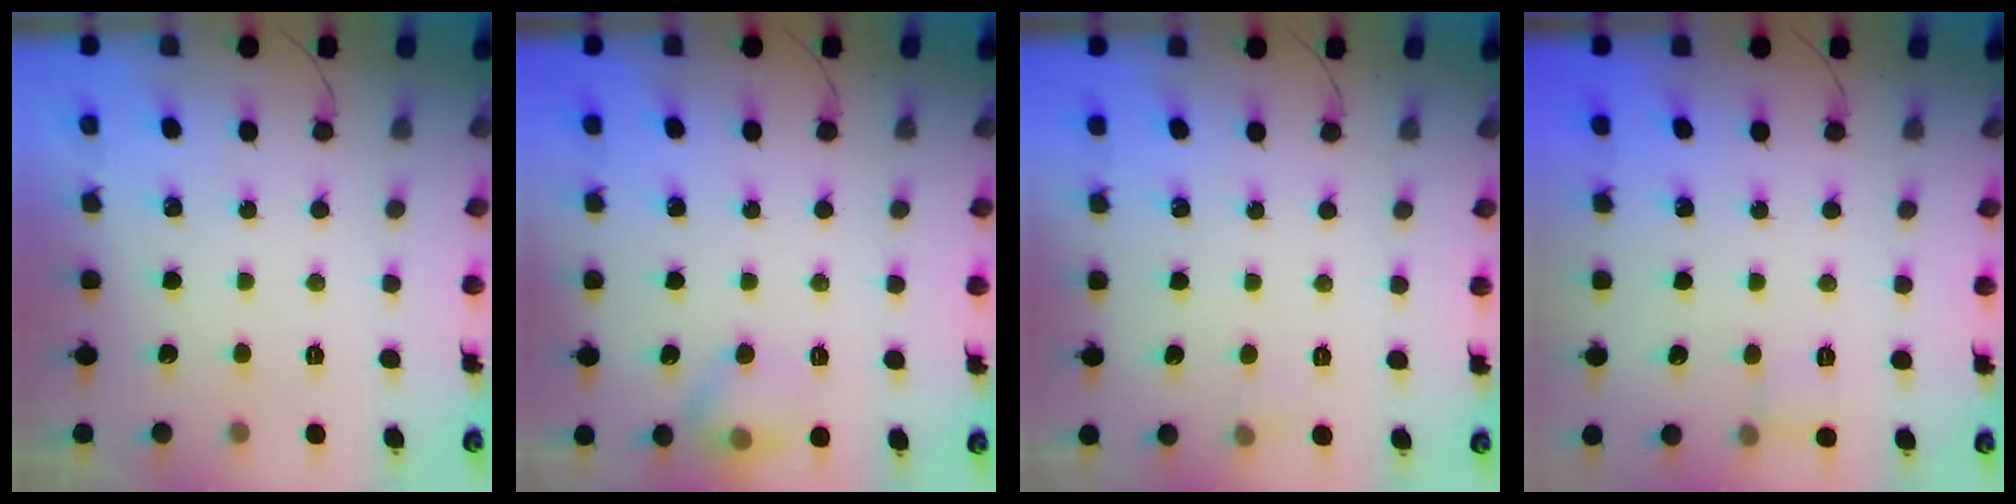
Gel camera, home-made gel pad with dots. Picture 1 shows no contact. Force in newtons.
{"total": 8.2, "press": 8.1, "slide": 1.1}
{"total": 3.0, "press": 2.7, "slide": 1.3}
{"total": 6.7, "press": 6.4, "slide": 2.0}